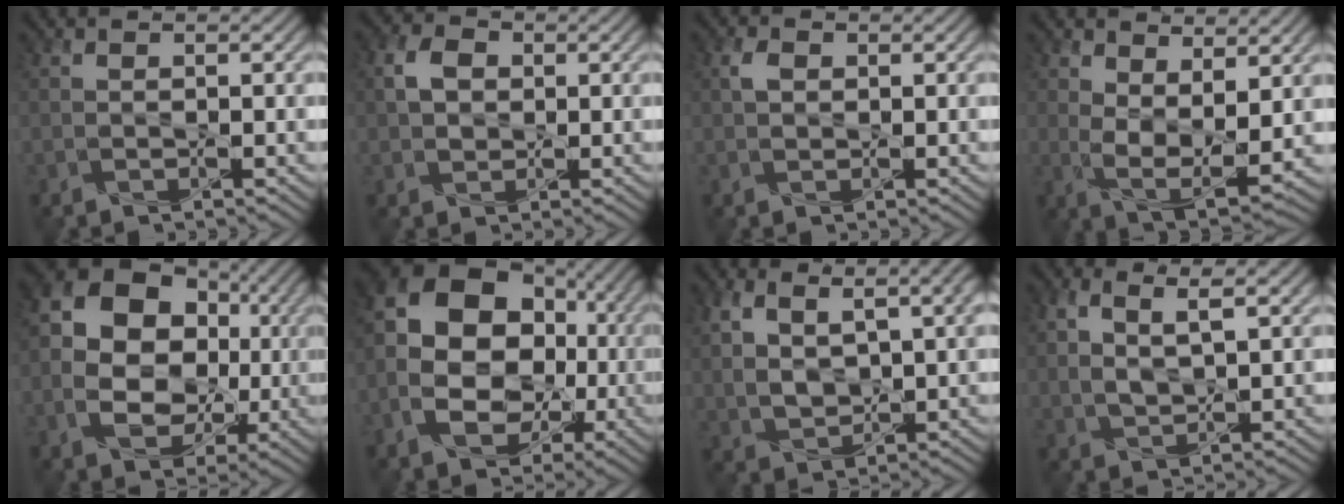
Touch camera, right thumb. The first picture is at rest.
{"total": 3.7, "force": [0.6, 2.9, 2.2], "torque": [-0.054, 0.005, 0.005]}
{"total": 1.8, "force": [0.4, 1.3, 1.1], "torque": [-0.026, 0.003, 0.006]}
{"total": 7.2, "force": [2.3, 3.7, 5.7], "torque": [-0.121, -0.011, 0.043]}
{"total": 12.8, "force": [0.3, 9.8, 8.3], "torque": [-0.157, -0.001, 0.001]}
{"total": 14.8, "force": [-1.6, 11.0, 9.8], "torque": [-0.173, -0.003, -0.033]}
{"total": 9.0, "force": [3.4, 4.6, 7.0], "torque": [-0.160, -0.001, 0.070]}
{"total": 5.4, "force": [2.2, 2.2, 4.4], "torque": [-0.092, -0.004, 0.046]}